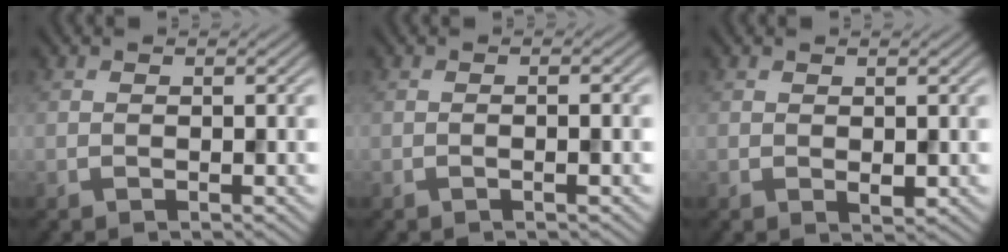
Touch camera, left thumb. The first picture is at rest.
{"total": 1.9, "force": [-0.6, 0.2, 1.8], "torque": [-0.029, 0.003, -0.012]}
{"total": 0.8, "force": [0.3, 0.5, 0.5], "torque": [-0.011, -0.005, 0.009]}